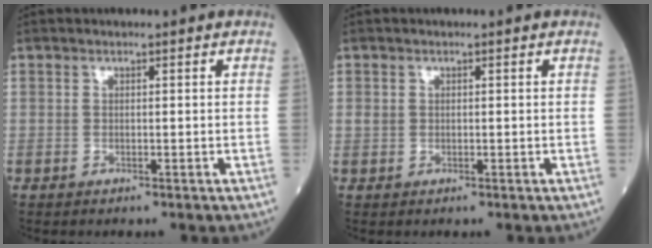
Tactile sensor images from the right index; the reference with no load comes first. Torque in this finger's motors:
{"motor_torque": [0.01, 0.01, 0.11, 0.02]}